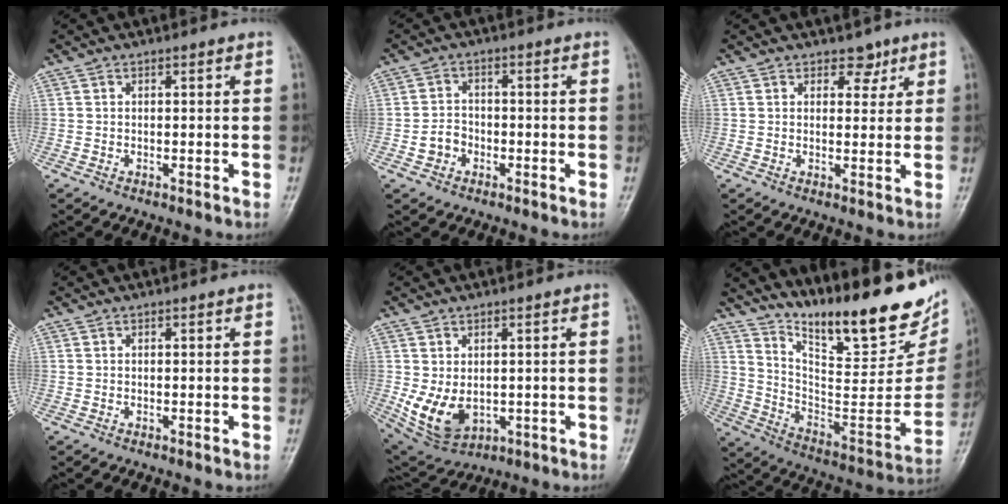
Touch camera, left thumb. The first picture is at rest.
{"total": 3.9, "force": [-1.4, 3.3, 1.5], "torque": [-0.012, 0.017, -0.029]}
{"total": 2.9, "force": [1.9, 1.9, 1.0], "torque": [0.010, -0.011, 0.026]}
{"total": 0.0}
{"total": 8.9, "force": [-0.7, 6.3, 6.3], "torque": [-0.103, -0.012, 0.011]}
{"total": 27.5, "force": [19.8, 7.3, 17.6], "torque": [-0.234, -0.107, 0.308]}